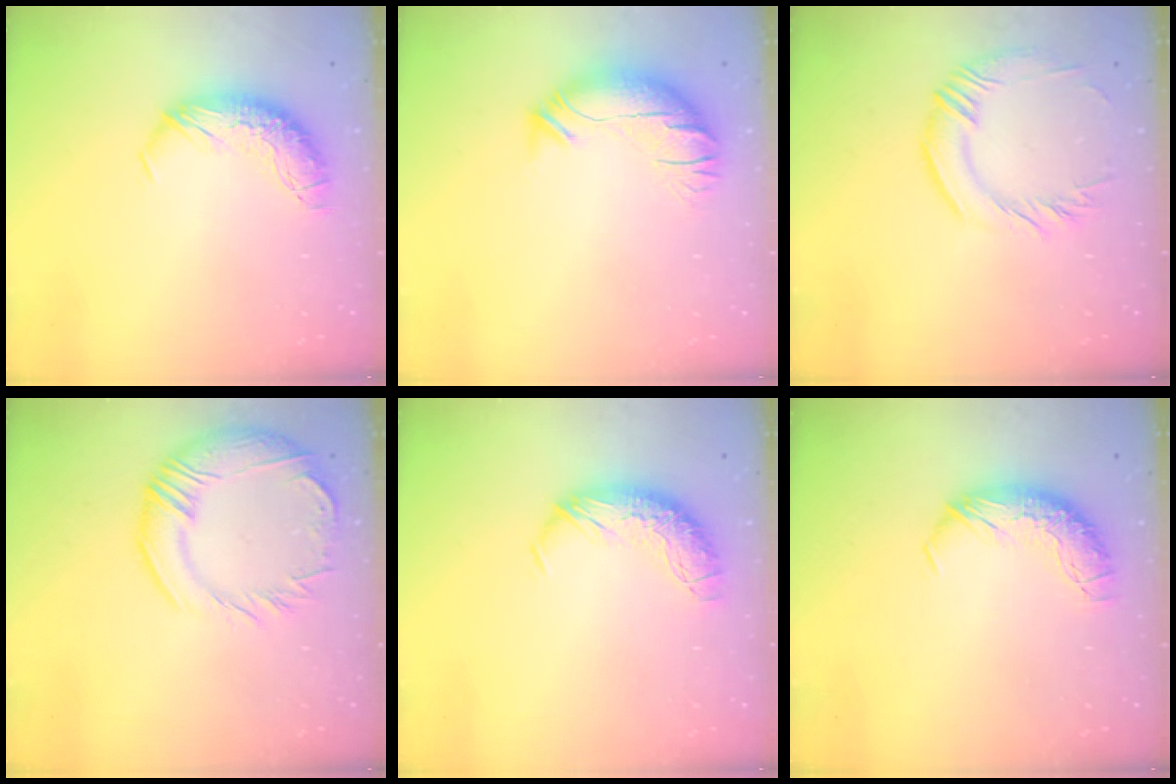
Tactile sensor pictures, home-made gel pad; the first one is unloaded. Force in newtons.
{"total": 2.6, "press": 0.9, "slide": 2.5}
{"total": 2.0, "press": 1.6, "slide": 1.2}
{"total": 6.0, "press": 5.0, "slide": 3.4}
{"total": 0.0}
{"total": 0.0}